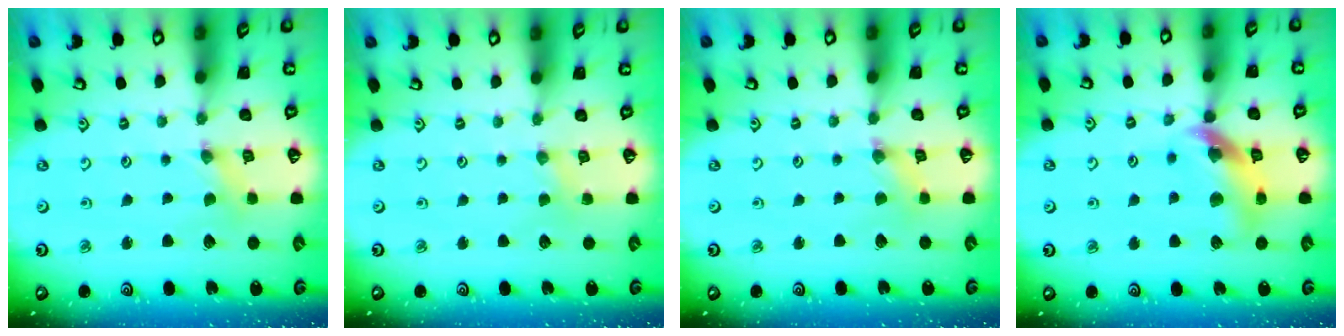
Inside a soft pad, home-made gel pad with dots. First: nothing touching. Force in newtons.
{"total": 1.5, "press": 1.5, "slide": 0.3}
{"total": 1.2, "press": 1.2, "slide": 0.3}
{"total": 13.4, "press": 13.3, "slide": 1.7}